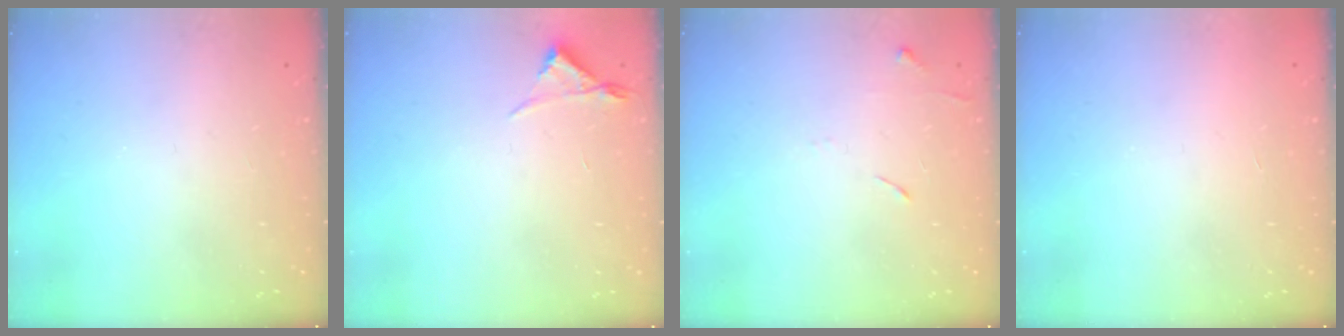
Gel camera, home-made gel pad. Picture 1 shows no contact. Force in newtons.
{"total": 3.0, "press": 2.9, "slide": 0.5}
{"total": 5.4, "press": 5.4, "slide": 0.7}
{"total": 1.5, "press": 1.5, "slide": 0.1}